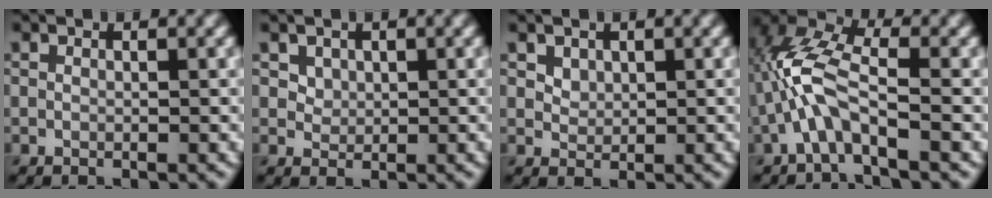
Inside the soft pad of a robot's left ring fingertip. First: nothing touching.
{"total": 3.1, "force": [1.7, 2.1, 1.3], "torque": [-0.045, -0.002, 0.046]}
{"total": 1.7, "force": [1.0, 1.2, 0.7], "torque": [-0.018, -0.006, 0.035]}
{"total": 5.0, "force": [-1.5, 1.6, 4.5], "torque": [-0.107, 0.018, -0.037]}